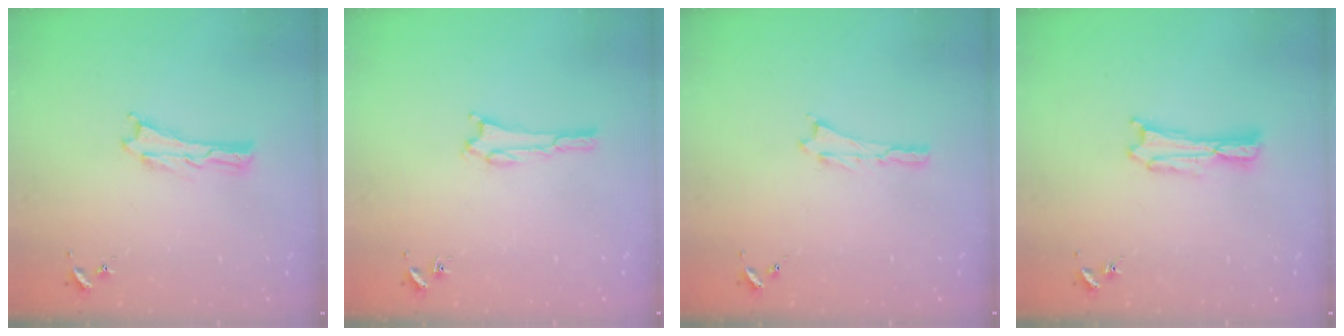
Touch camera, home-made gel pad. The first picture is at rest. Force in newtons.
{"total": 1.6, "press": 1.6, "slide": 0.1}
{"total": 0.0}
{"total": 0.9, "press": 0.9, "slide": 0.2}